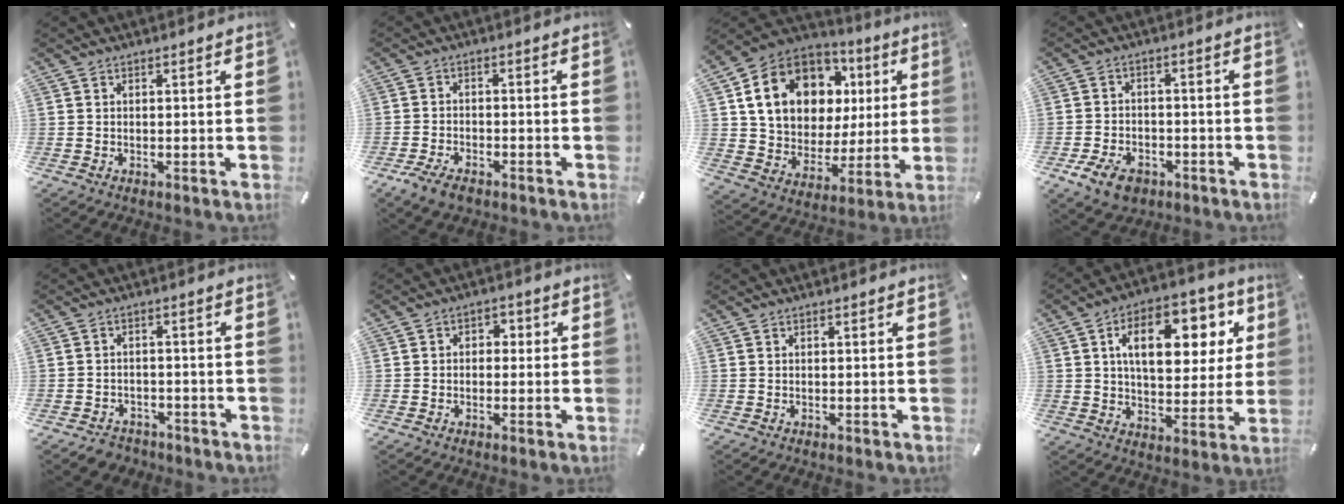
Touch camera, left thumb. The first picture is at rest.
{"total": 4.5, "force": [-3.1, 2.4, 2.2], "torque": [-0.054, 0.014, -0.063]}
{"total": 16.8, "force": [6.1, 13.1, 8.6], "torque": [-0.157, -0.030, 0.119]}
{"total": 7.0, "force": [-3.9, 4.7, 3.4], "torque": [-0.075, 0.018, -0.072]}
{"total": 3.7, "force": [-2.7, 2.3, 0.7], "torque": [-0.015, 0.015, -0.056]}
{"total": 3.1, "force": [-1.3, 2.5, 1.2], "torque": [-0.012, 0.012, -0.031]}
{"total": 0.0}
{"total": 17.4, "force": [6.1, 10.4, 12.5], "torque": [-0.178, -0.011, 0.097]}